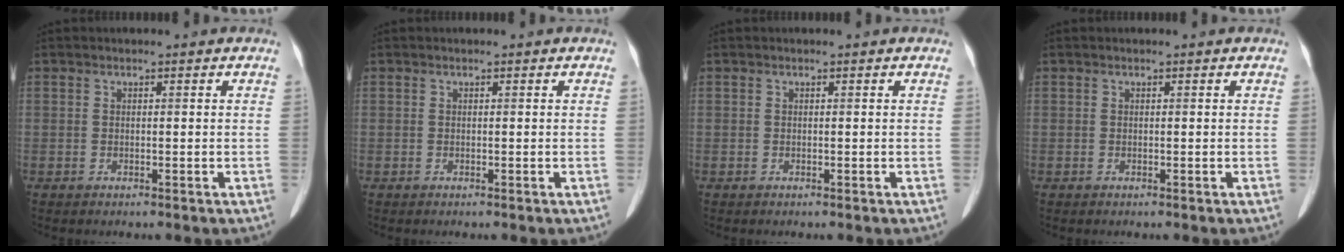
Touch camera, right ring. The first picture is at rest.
{"total": 0.0}
{"total": 0.0}
{"total": 0.0}